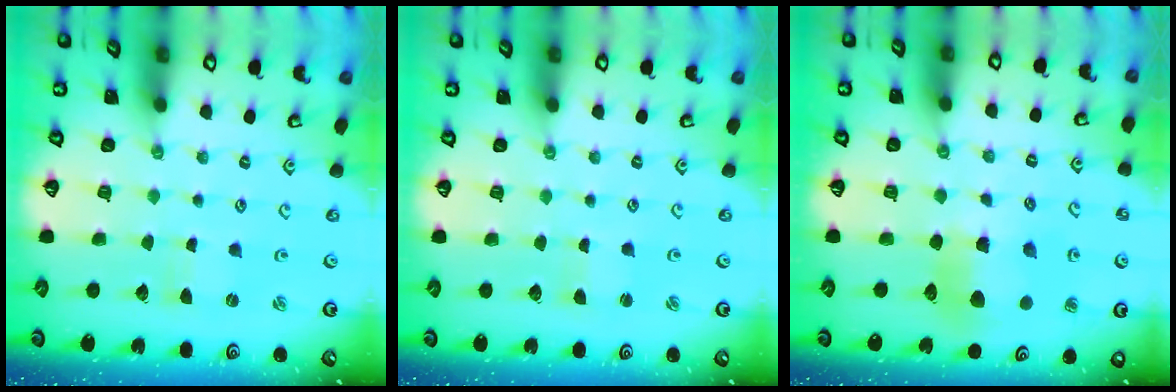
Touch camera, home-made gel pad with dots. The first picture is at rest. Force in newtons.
{"total": 1.1, "press": 1.1, "slide": 0.3}
{"total": 11.2, "press": 11.1, "slide": 0.7}